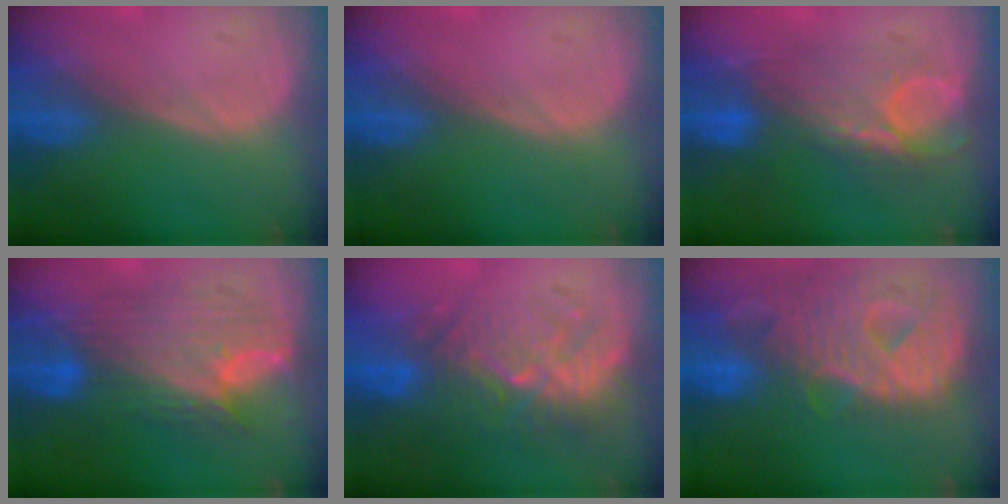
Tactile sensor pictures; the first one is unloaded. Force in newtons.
{"total": 0.0}
{"total": 7.8, "press": 7.6, "slide": 1.8}
{"total": 9.8, "press": 9.8, "slide": 0.6}
{"total": 9.4, "press": 9.0, "slide": 2.7}
{"total": 12.8, "press": 10.9, "slide": 6.8}